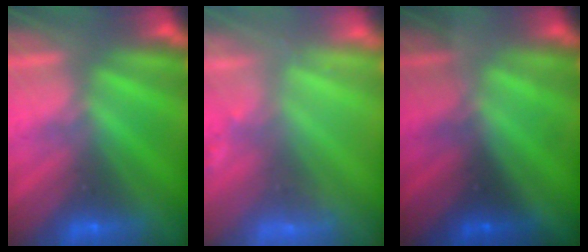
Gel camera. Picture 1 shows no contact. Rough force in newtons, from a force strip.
{"total": 2.9}
{"total": 1.4}